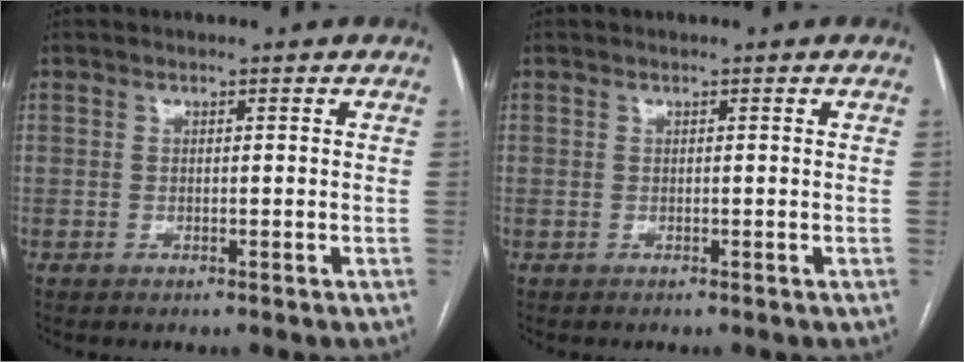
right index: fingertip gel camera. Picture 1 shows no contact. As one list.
[{"total": 0.0}]